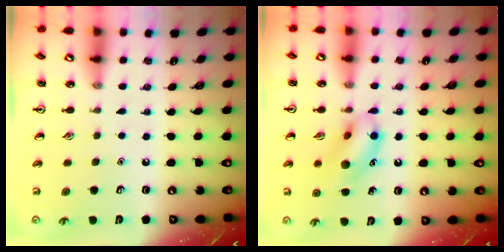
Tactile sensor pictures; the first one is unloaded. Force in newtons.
{"total": 12.7, "press": 12.6, "slide": 1.7}